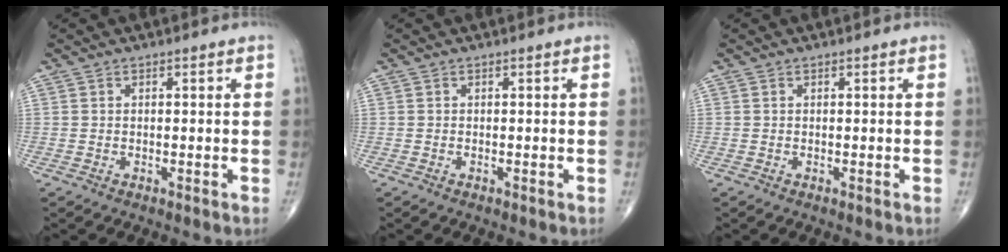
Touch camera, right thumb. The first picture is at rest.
{"total": 0.0}
{"total": 0.0}